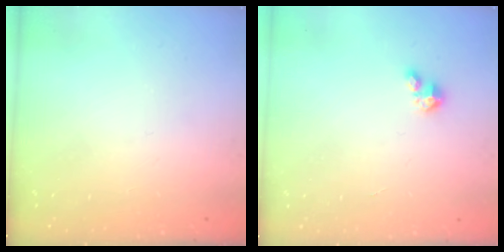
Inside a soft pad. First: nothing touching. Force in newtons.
{"total": 1.9, "press": 1.9, "slide": 0.1}